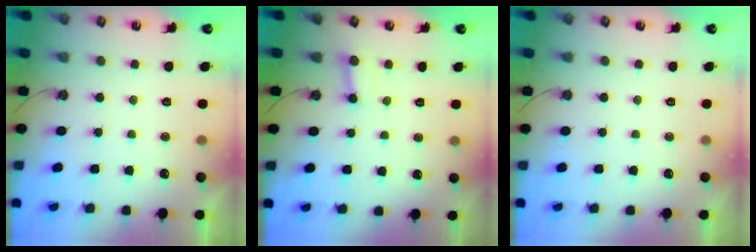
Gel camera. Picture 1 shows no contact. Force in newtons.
{"total": 2.4, "press": 2.4, "slide": 0.0}
{"total": 0.0}